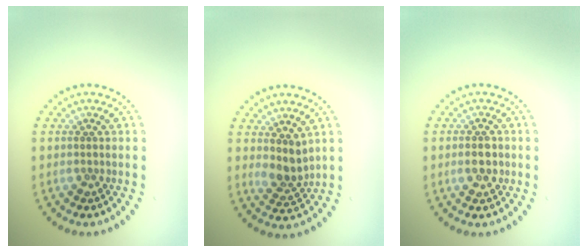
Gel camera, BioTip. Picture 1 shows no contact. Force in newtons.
{"total": 2.5, "press": 1.9, "slide": 1.6}
{"total": 2.4, "press": 2.4, "slide": 0.0}